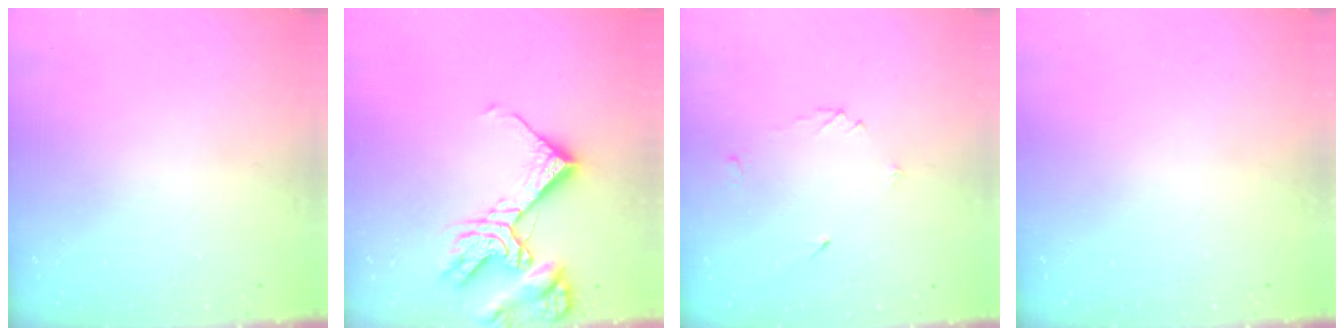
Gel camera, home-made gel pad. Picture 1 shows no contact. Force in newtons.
{"total": 13.5, "press": 13.4, "slide": 1.5}
{"total": 3.4, "press": 3.4, "slide": 0.4}
{"total": 0.0}